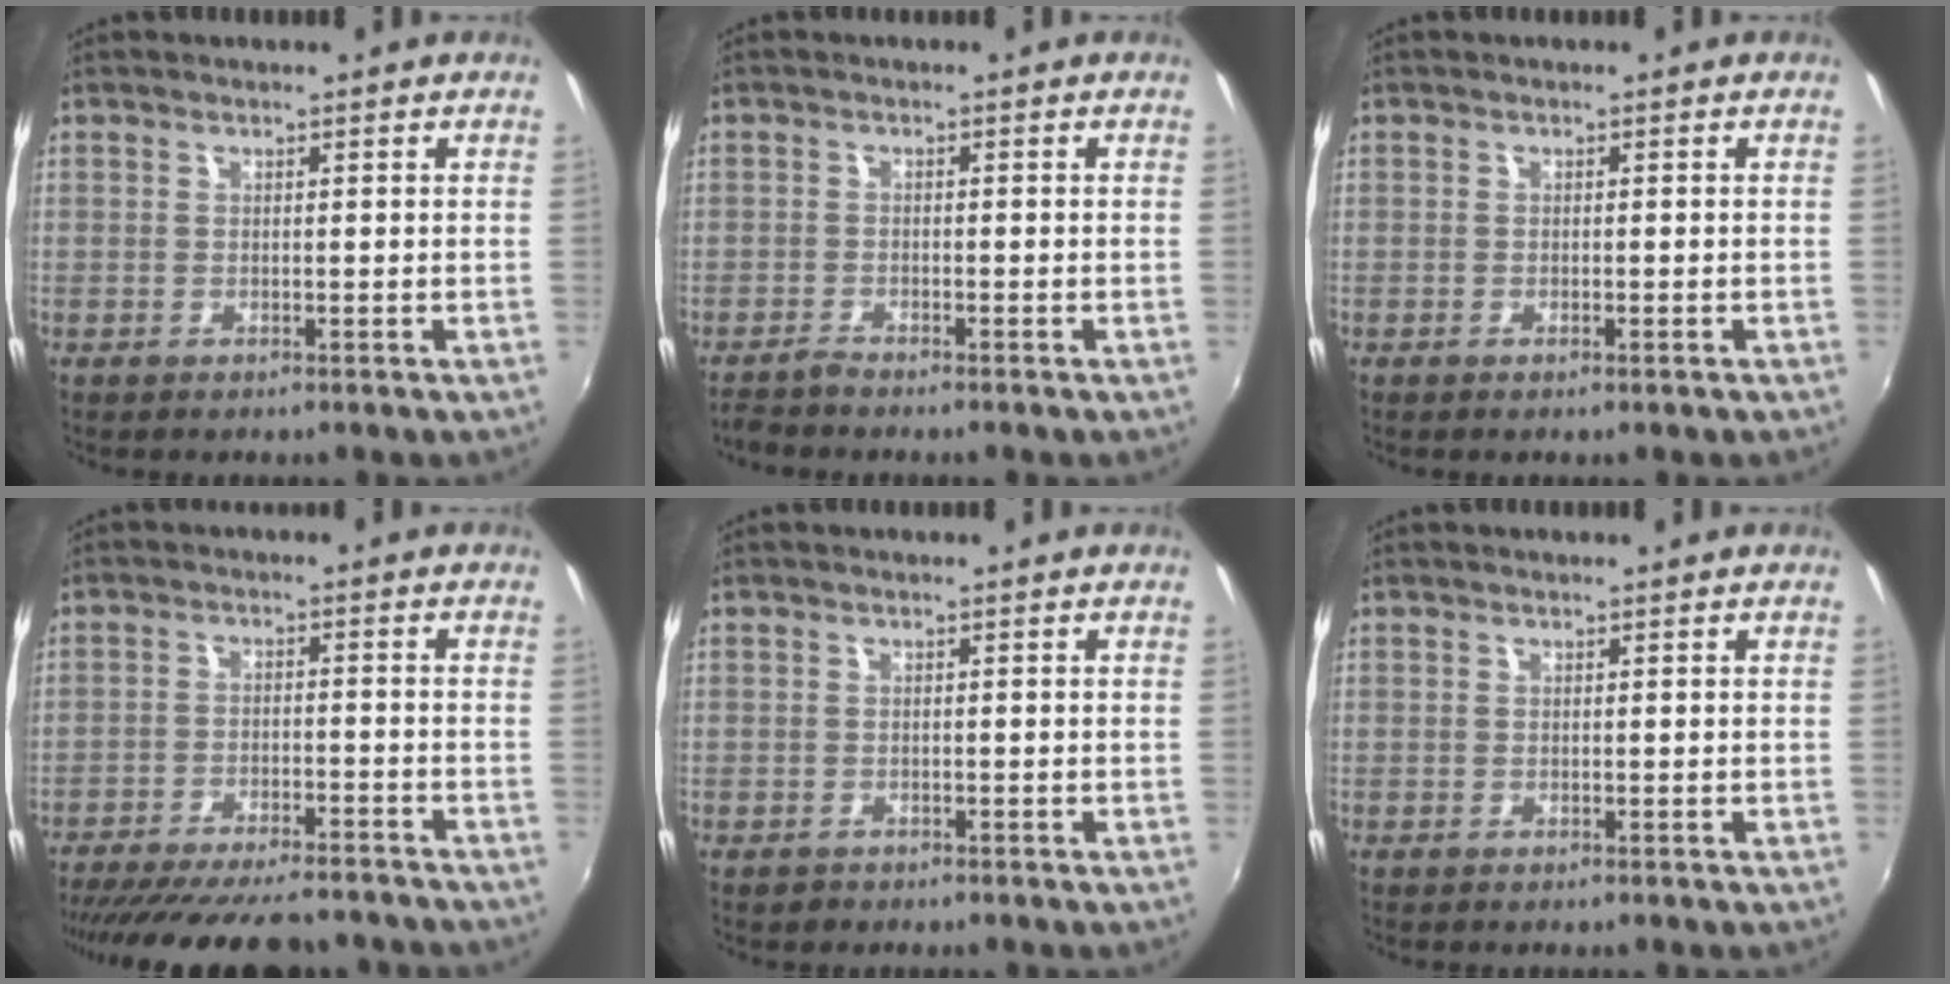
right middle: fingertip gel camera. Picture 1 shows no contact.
{"total": 2.1, "force": [-2.1, -0.1, 0.5], "torque": [-0.019, -0.007, -0.042]}
{"total": 0.8, "force": [-0.6, 0.2, 0.6], "torque": [-0.010, 0.000, -0.010]}
{"total": 20.0, "force": [-17.5, 4.4, 8.7], "torque": [-0.173, -0.021, -0.248]}
{"total": 1.1, "force": [-0.8, 0.8, 0.1], "torque": [-0.004, -0.001, -0.011]}
{"total": 0.0}